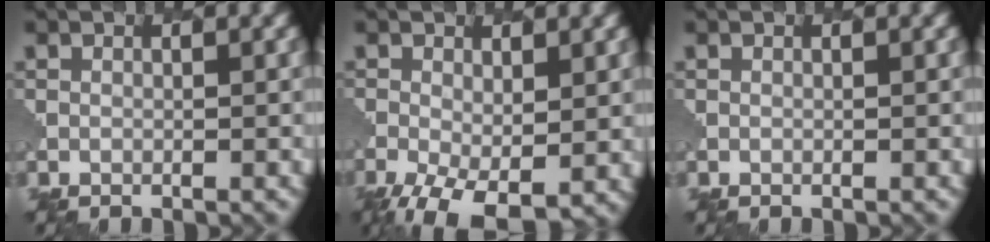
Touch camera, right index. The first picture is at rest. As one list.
[{"total": 5.9, "force": [-2.0, 2.9, 4.6], "torque": [-0.104, -0.021, -0.031]}, {"total": 0.0}]